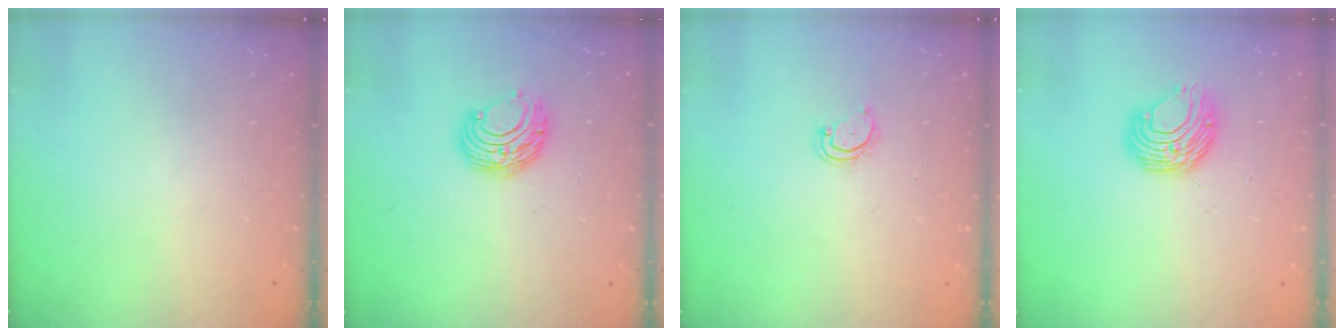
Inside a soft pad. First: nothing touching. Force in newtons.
{"total": 9.0, "press": 9.0, "slide": 0.4}
{"total": 3.6, "press": 3.5, "slide": 0.4}
{"total": 8.9, "press": 8.9, "slide": 0.7}